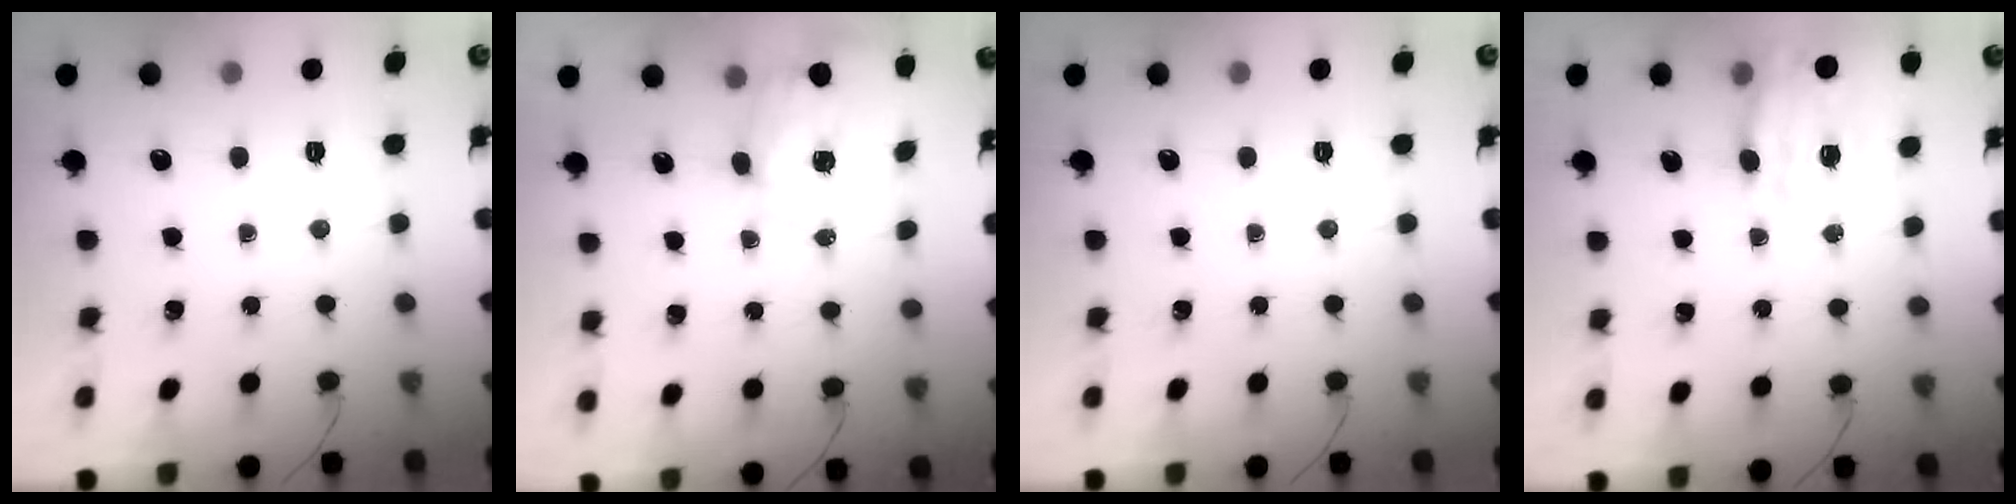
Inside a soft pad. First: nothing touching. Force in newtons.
{"total": 2.3, "press": 2.0, "slide": 1.2}
{"total": 0.0}
{"total": 12.5, "press": 12.0, "slide": 3.4}